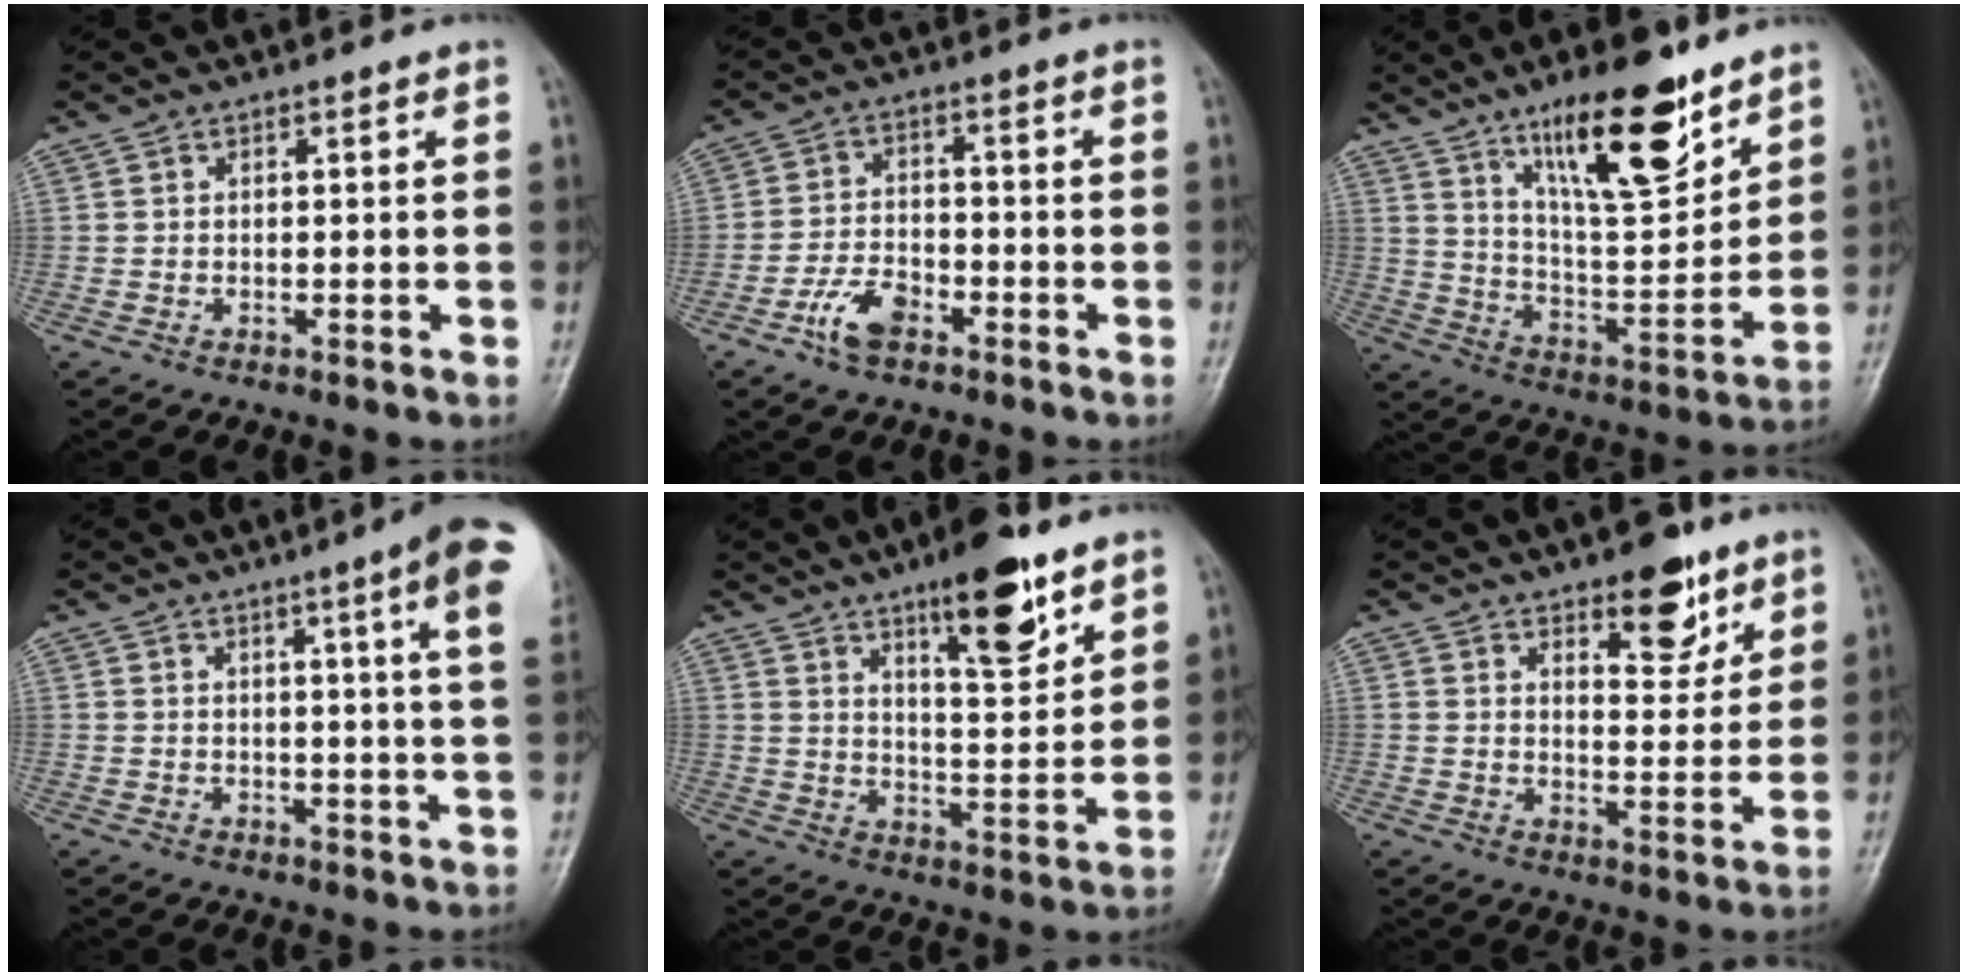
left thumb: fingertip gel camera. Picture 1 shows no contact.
{"total": 6.1, "force": [-3.6, 3.3, 3.7], "torque": [-0.067, 0.021, -0.069]}
{"total": 18.0, "force": [11.5, 5.5, 12.7], "torque": [-0.170, -0.070, 0.203]}
{"total": 12.0, "force": [5.5, 0.2, 10.7], "torque": [-0.136, -0.018, 0.054]}
{"total": 13.2, "force": [8.3, 3.8, 9.6], "torque": [-0.121, -0.051, 0.130]}
{"total": 9.6, "force": [6.1, 4.2, 6.1], "torque": [-0.056, -0.038, 0.089]}